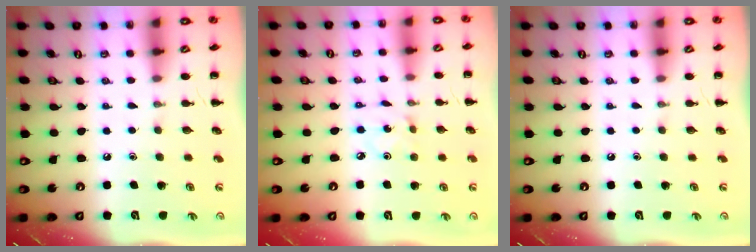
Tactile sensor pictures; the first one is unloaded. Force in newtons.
{"total": 0.8, "press": 0.8, "slide": 0.2}
{"total": 0.0}